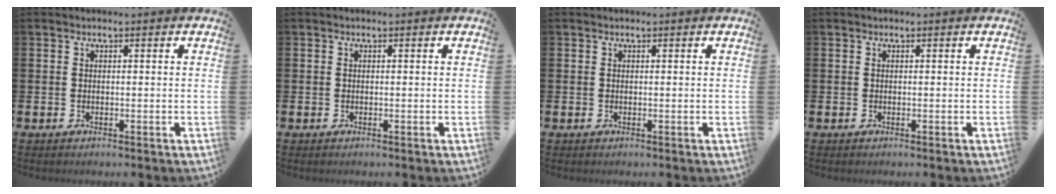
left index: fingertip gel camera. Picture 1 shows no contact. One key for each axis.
{"total": 0.0}
{"total": 0.0}
{"total": 0.0}